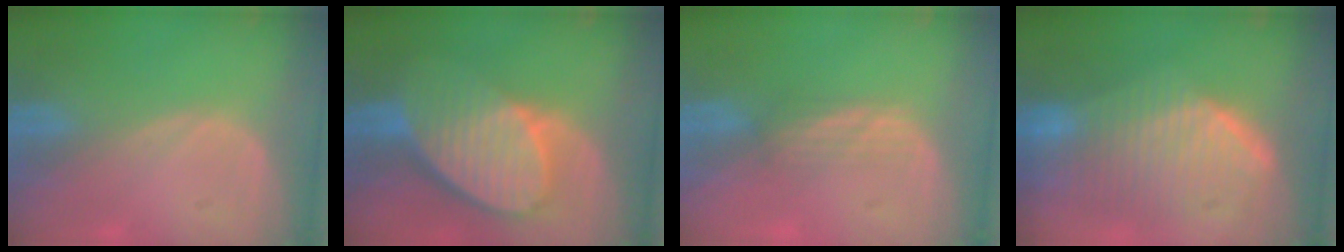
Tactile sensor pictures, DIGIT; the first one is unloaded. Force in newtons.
{"total": 10.1, "press": 8.9, "slide": 4.8}
{"total": 2.1, "press": 2.1, "slide": 0.2}
{"total": 10.0, "press": 9.0, "slide": 4.3}